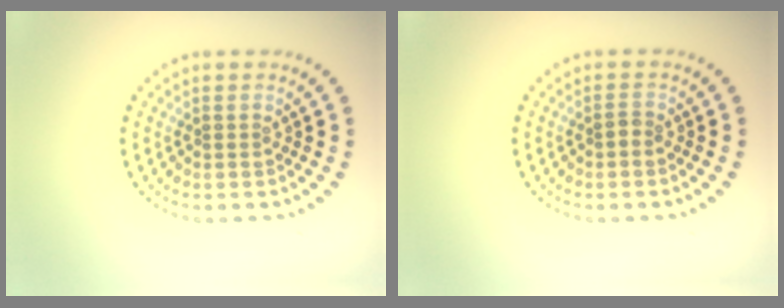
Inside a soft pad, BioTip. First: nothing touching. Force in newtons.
{"total": 0.7, "press": 0.4, "slide": 0.5}